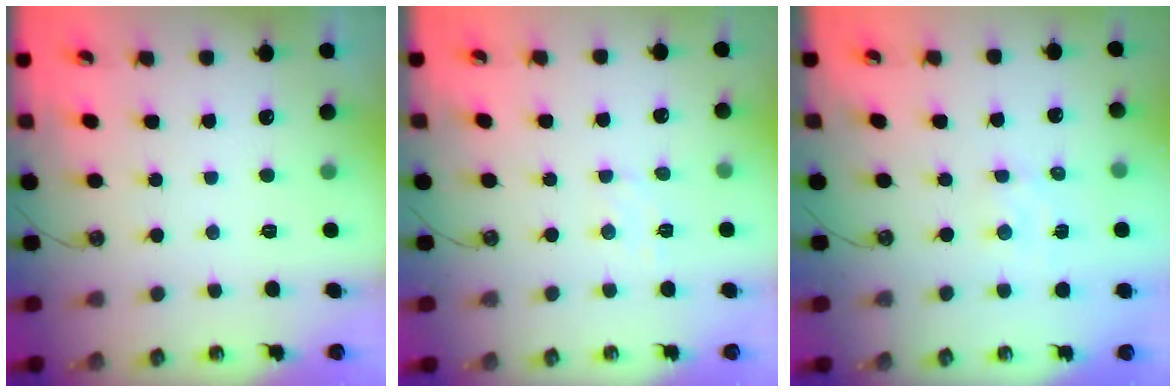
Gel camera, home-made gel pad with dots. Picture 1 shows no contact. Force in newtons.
{"total": 4.8, "press": 4.8, "slide": 0.6}
{"total": 2.2, "press": 2.2, "slide": 0.3}